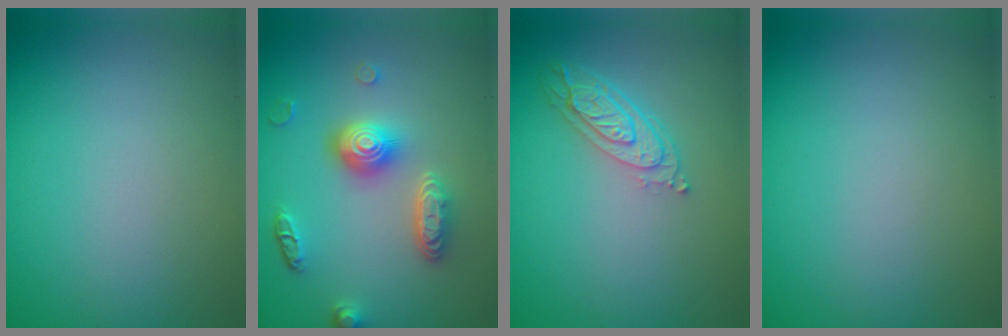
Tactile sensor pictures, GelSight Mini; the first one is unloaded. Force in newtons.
{"total": 4.5, "press": 3.5, "slide": 2.8}
{"total": 3.4, "press": 2.7, "slide": 2.1}
{"total": 0.0}